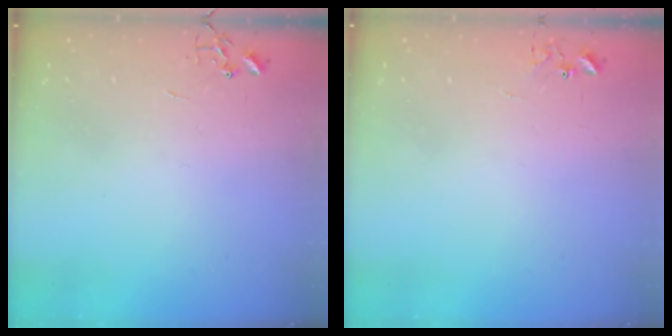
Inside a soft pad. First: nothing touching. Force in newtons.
{"total": 5.9, "press": 5.9, "slide": 0.5}